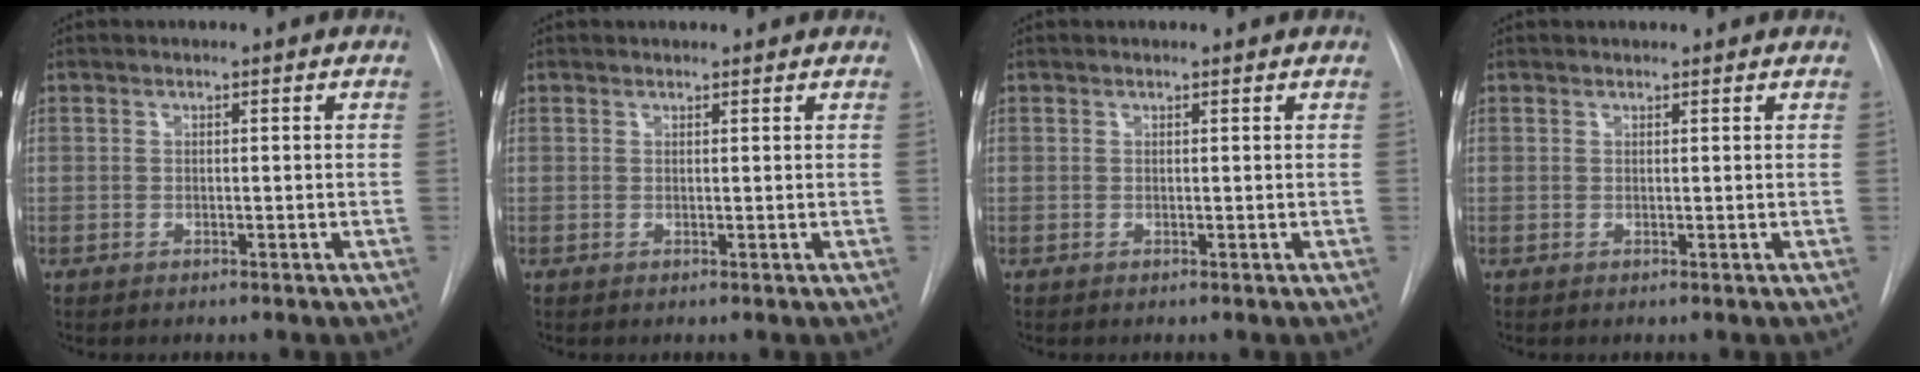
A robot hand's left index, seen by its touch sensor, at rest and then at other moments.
{"total": 2.3, "force": [2.1, 0.7, 0.3], "torque": [-0.006, 0.018, 0.024]}
{"total": 1.0, "force": [1.0, 0.2, 0.1], "torque": [-0.010, 0.009, 0.012]}
{"total": 1.8, "force": [1.7, 0.5, 0.2], "torque": [-0.009, 0.016, 0.021]}